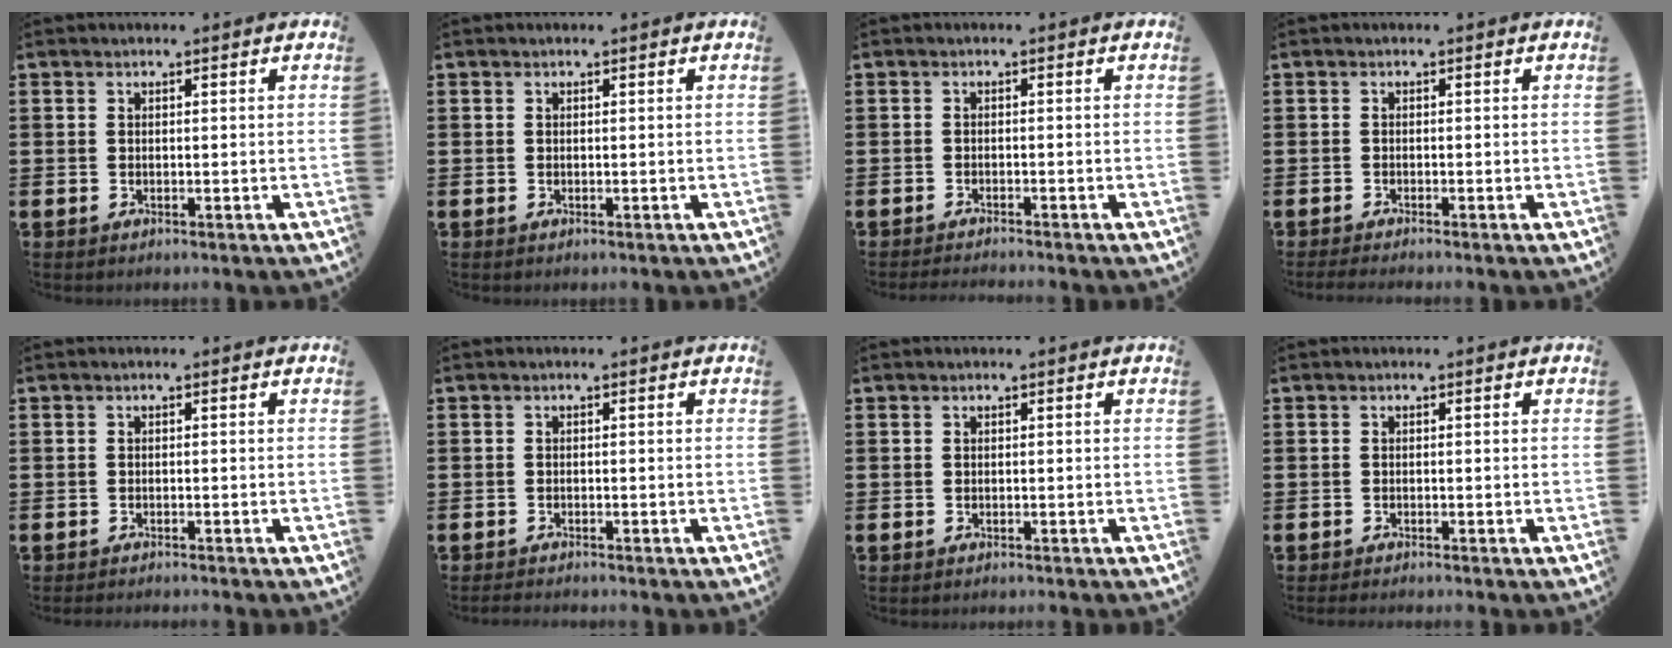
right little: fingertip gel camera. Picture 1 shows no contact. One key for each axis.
{"total": 0.0}
{"total": 0.9, "fx": -0.9, "fy": -0.2, "fz": 0.1, "tx": -0.003, "ty": -0.001, "tz": -0.018}
{"total": 0.8, "fx": -0.6, "fy": 0.0, "fz": 0.5, "tx": -0.007, "ty": -0.001, "tz": -0.013}
{"total": 0.6, "fx": -0.6, "fy": -0.1, "fz": 0.0, "tx": 0.000, "ty": -0.002, "tz": -0.013}
{"total": 0.9, "fx": -0.9, "fy": 0.0, "fz": 0.2, "tx": -0.004, "ty": -0.002, "tz": -0.017}
{"total": 0.0}
{"total": 0.6, "fx": -0.6, "fy": -0.1, "fz": 0.1, "tx": -0.002, "ty": -0.003, "tz": -0.012}